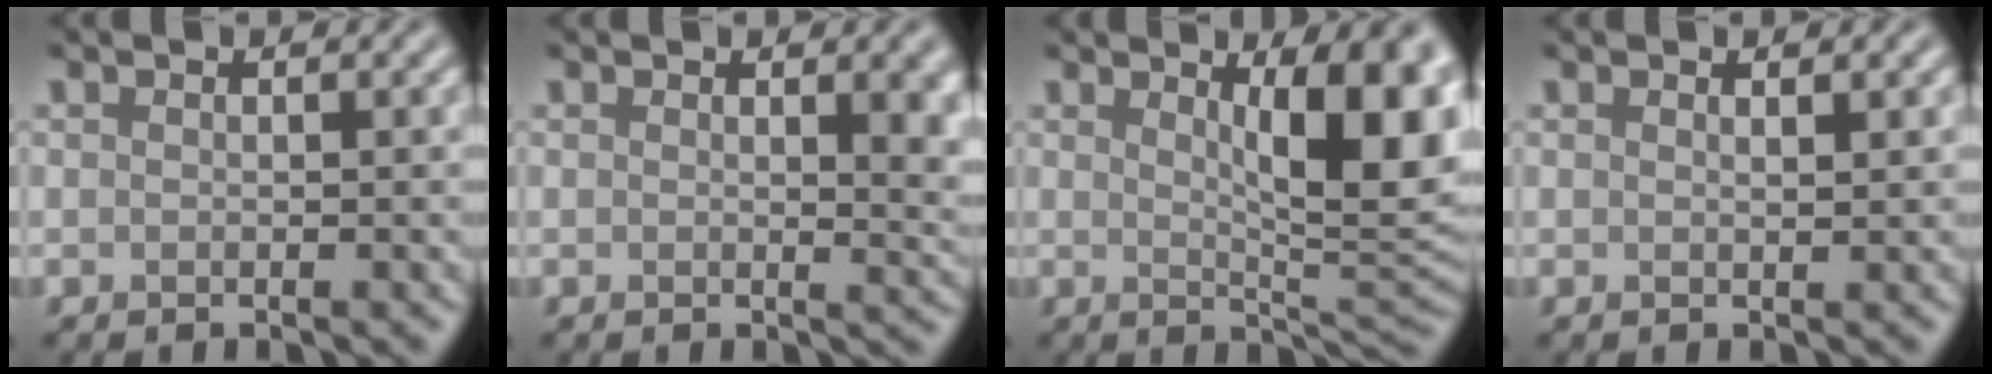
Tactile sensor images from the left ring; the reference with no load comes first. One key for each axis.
{"total": 3.8, "fx": 1.1, "fy": 1.4, "fz": 3.4, "tx": -0.027, "ty": 0.000, "tz": 0.015}
{"total": 9.0, "fx": 2.5, "fy": 2.8, "fz": 8.2, "tx": -0.097, "ty": -0.002, "tz": 0.042}
{"total": 0.6, "fx": 0.5, "fy": 0.1, "fz": 0.4, "tx": -0.003, "ty": -0.001, "tz": 0.008}